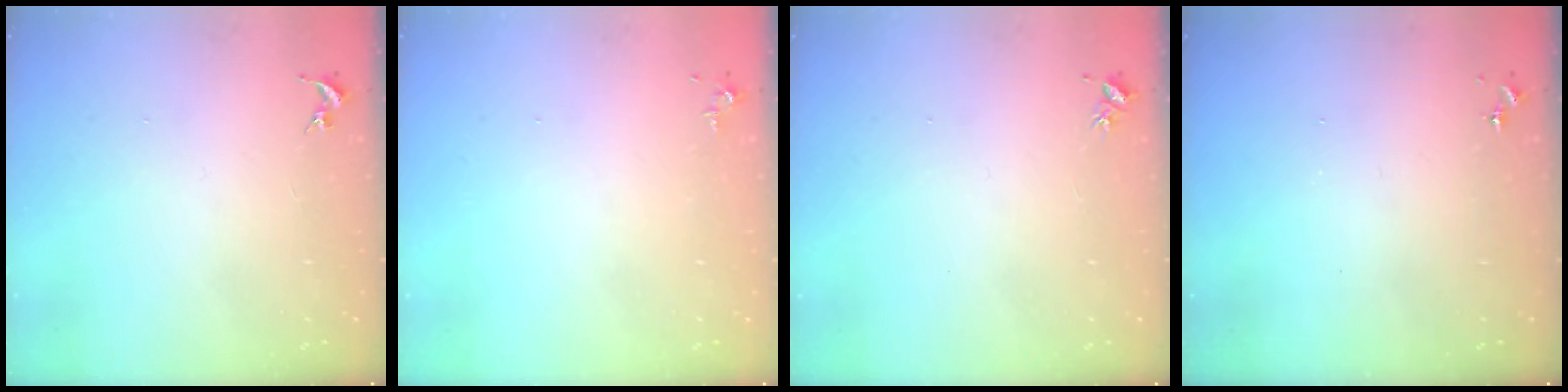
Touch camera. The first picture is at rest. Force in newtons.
{"total": 3.5, "press": 3.4, "slide": 0.5}
{"total": 3.1, "press": 3.0, "slide": 0.3}
{"total": 0.0}